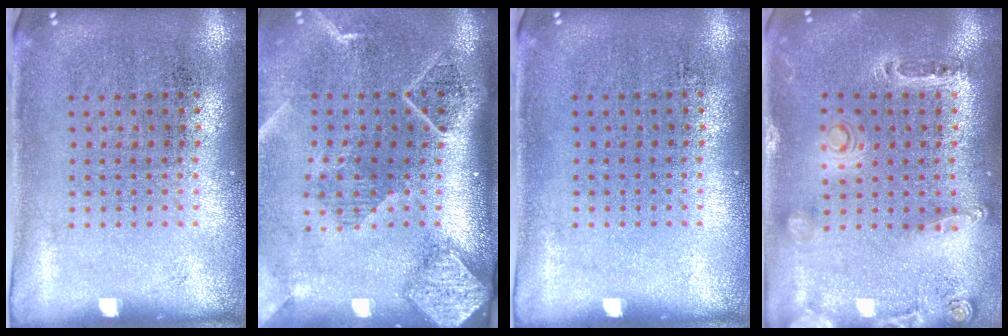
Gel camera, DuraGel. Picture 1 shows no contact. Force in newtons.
{"total": 2.7, "press": 2.0, "slide": 1.8}
{"total": 0.0}
{"total": 0.8, "press": 0.7, "slide": 0.3}